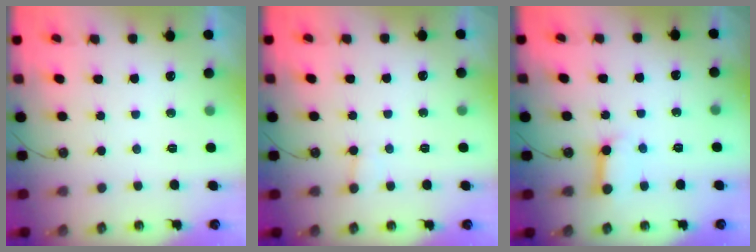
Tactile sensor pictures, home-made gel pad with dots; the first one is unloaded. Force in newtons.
{"total": 4.2, "press": 4.2, "slide": 0.4}
{"total": 7.0, "press": 7.0, "slide": 0.8}